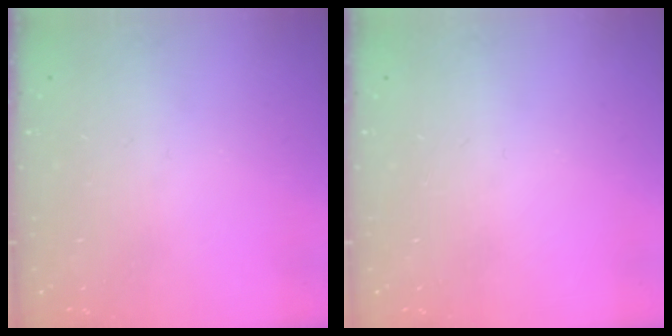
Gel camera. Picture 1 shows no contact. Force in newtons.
{"total": 0.0}